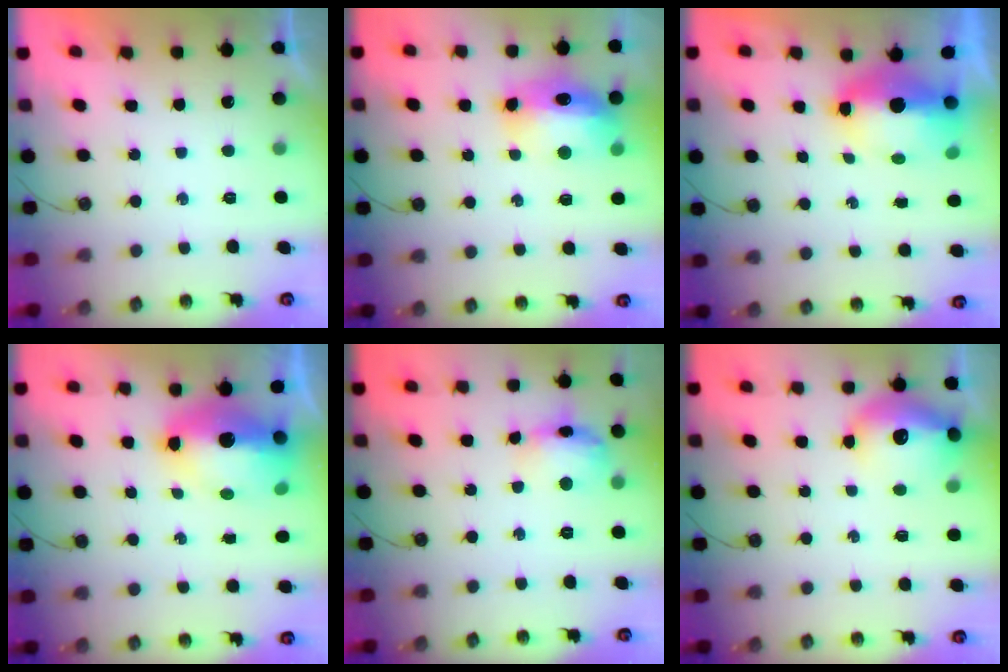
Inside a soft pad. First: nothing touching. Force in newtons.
{"total": 13.9, "press": 13.6, "slide": 2.6}
{"total": 8.7, "press": 8.5, "slide": 1.8}
{"total": 12.5, "press": 12.4, "slide": 1.1}
{"total": 13.0, "press": 13.0, "slide": 1.1}
{"total": 15.6, "press": 15.5, "slide": 1.4}